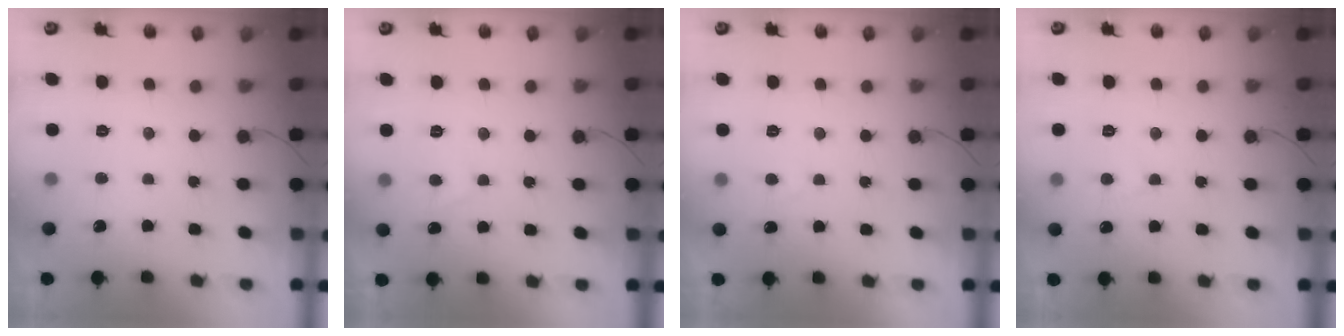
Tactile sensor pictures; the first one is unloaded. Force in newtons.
{"total": 2.6, "press": 2.5, "slide": 0.8}
{"total": 2.1, "press": 2.0, "slide": 0.6}
{"total": 2.7, "press": 2.7, "slide": 0.2}